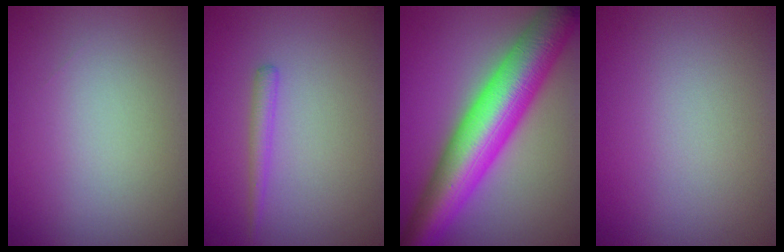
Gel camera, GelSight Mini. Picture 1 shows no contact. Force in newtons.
{"total": 1.3, "press": 1.3, "slide": 0.1}
{"total": 11.9, "press": 11.9, "slide": 0.2}
{"total": 0.0}